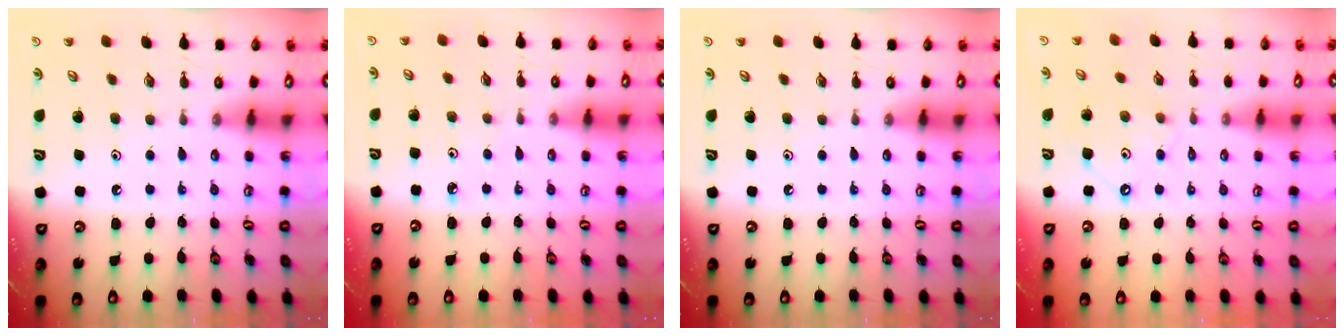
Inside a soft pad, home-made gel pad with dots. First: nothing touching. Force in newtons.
{"total": 2.5, "press": 2.5, "slide": 0.3}
{"total": 0.0}
{"total": 4.1, "press": 4.1, "slide": 0.6}